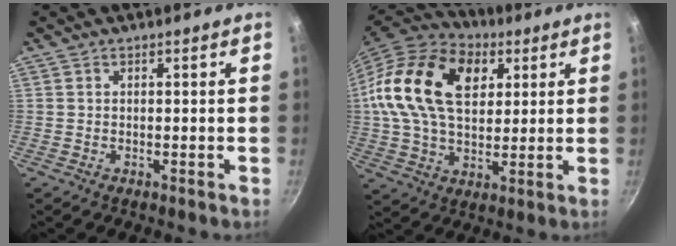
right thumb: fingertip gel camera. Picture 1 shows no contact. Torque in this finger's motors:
{"motor_torque": [1.32, 2.79, 0.59, -0.25, 0.46]}